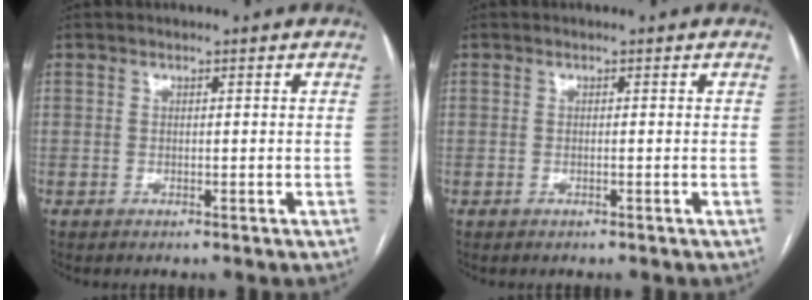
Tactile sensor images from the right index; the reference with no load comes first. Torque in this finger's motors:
{"motor_torque": [-0.15, 0.10, -0.01, 0.00]}